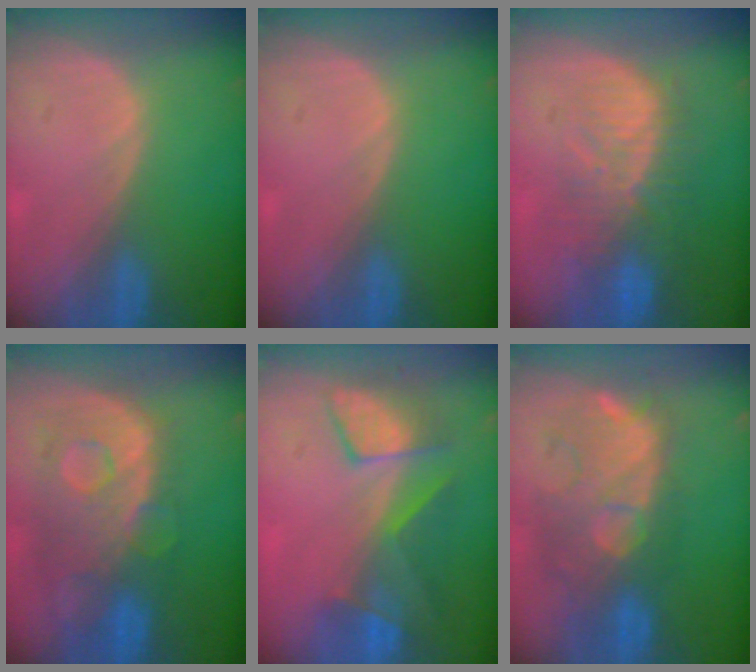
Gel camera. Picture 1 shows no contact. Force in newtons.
{"total": 0.0}
{"total": 10.0, "press": 8.8, "slide": 4.6}
{"total": 11.2, "press": 9.7, "slide": 5.6}
{"total": 7.6, "press": 7.5, "slide": 1.5}
{"total": 10.7, "press": 10.0, "slide": 3.7}